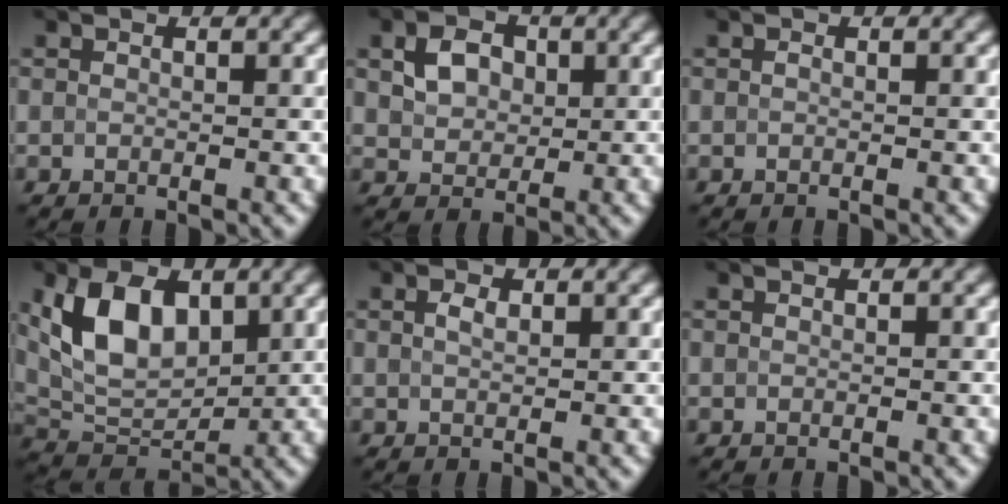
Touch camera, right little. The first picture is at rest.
{"total": 3.3, "force": [0.8, 2.6, 1.9], "torque": [-0.041, 0.003, 0.013]}
{"total": 0.0}
{"total": 7.4, "force": [2.3, 4.4, 5.5], "torque": [-0.101, -0.001, 0.040]}
{"total": 1.2, "force": [0.5, 0.6, 0.9], "torque": [-0.020, 0.002, 0.010]}
{"total": 0.0}